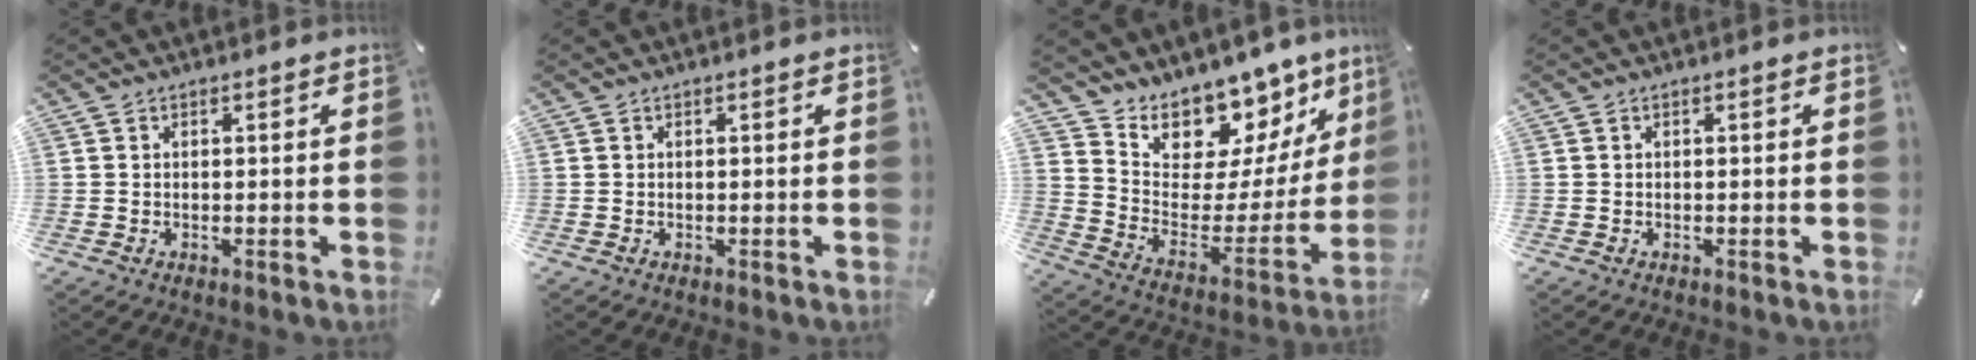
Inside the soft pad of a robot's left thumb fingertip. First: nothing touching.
{"total": 0.0}
{"total": 11.2, "force": [10.0, 4.9, -1.0], "torque": [0.009, -0.126, 0.173]}
{"total": 0.0}